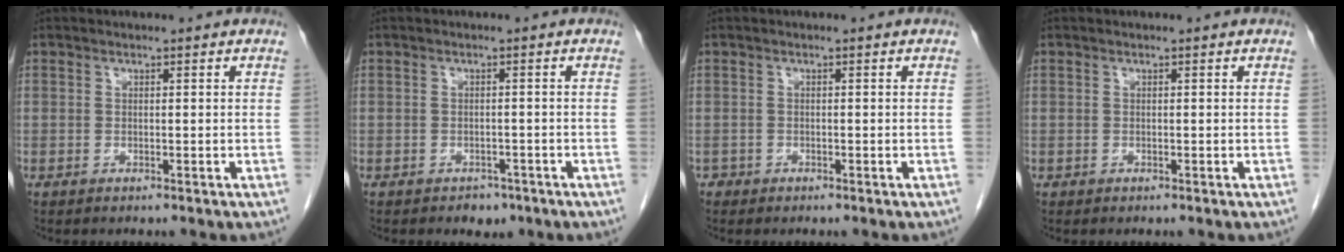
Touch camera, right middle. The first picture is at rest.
{"total": 2.1, "force": [-1.5, 1.4, 0.8], "torque": [-0.015, 0.001, -0.014]}
{"total": 0.6, "force": [-0.5, 0.4, -0.1], "torque": [-0.003, 0.002, -0.010]}
{"total": 0.0}